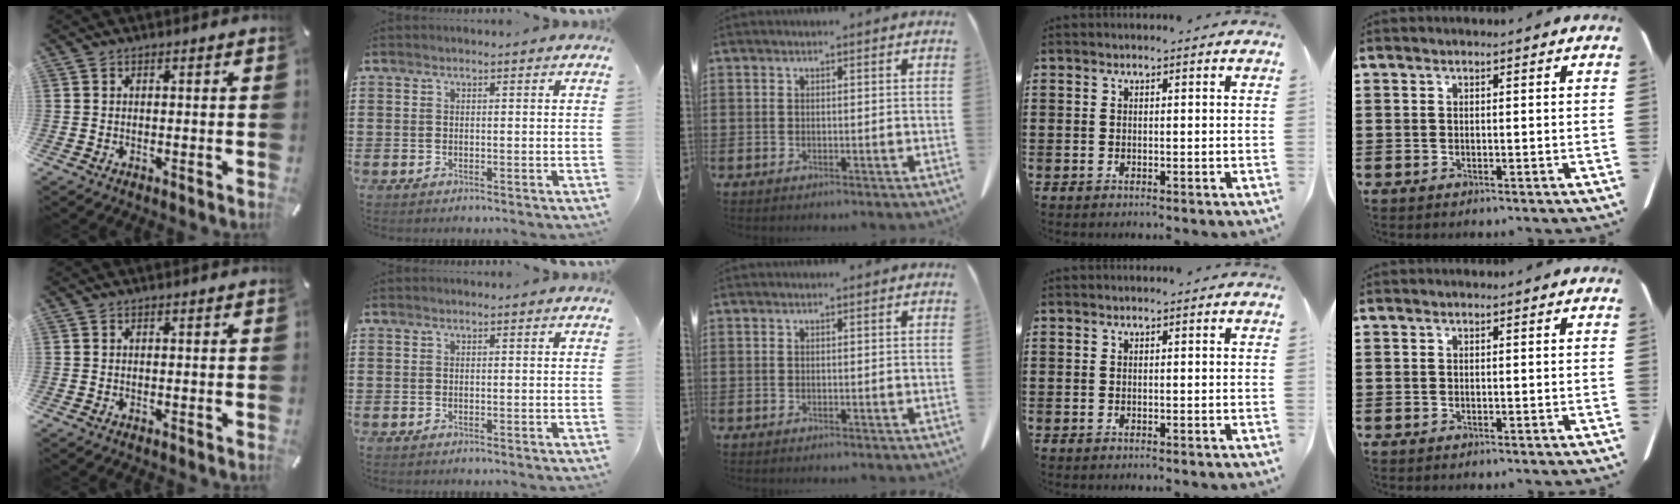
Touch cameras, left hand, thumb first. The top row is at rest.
{}